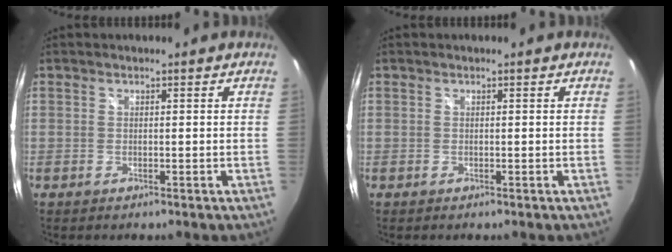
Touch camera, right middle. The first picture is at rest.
{"total": 0.0}